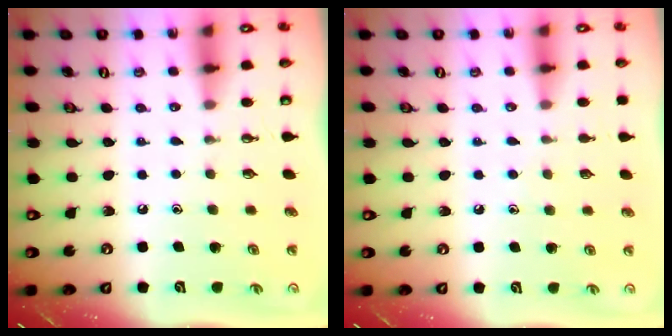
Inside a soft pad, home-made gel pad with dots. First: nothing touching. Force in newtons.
{"total": 4.2, "press": 4.2, "slide": 0.5}